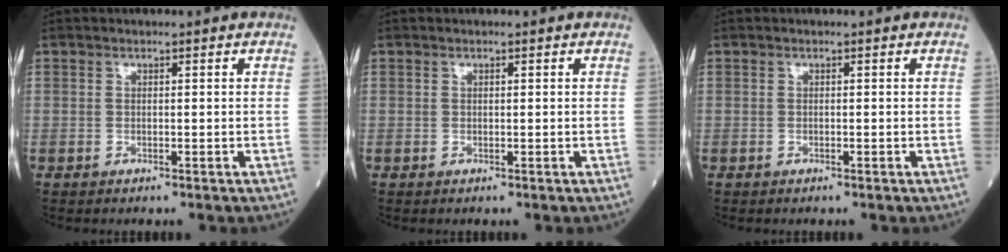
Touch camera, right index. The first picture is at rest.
{"total": 0.0}
{"total": 0.0}